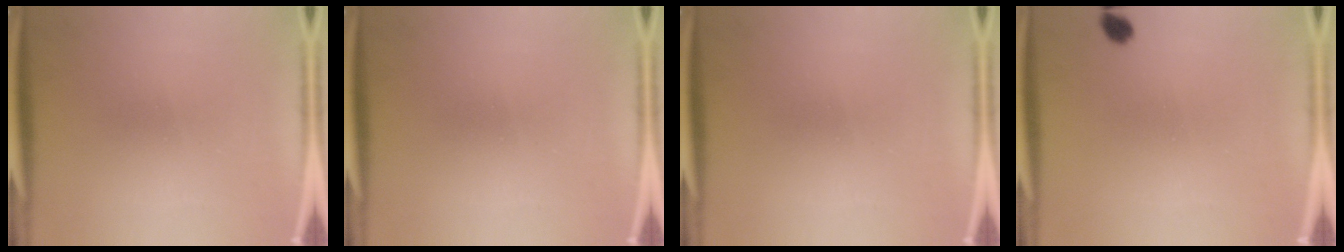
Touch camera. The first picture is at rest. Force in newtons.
{"total": 0.0}
{"total": 0.0}
{"total": 1.9}